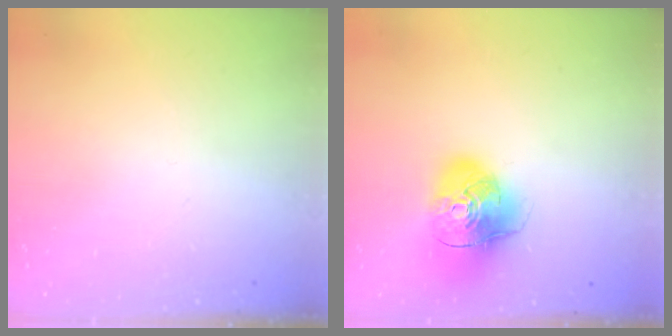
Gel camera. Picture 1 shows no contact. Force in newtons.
{"total": 13.7, "press": 13.6, "slide": 1.7}